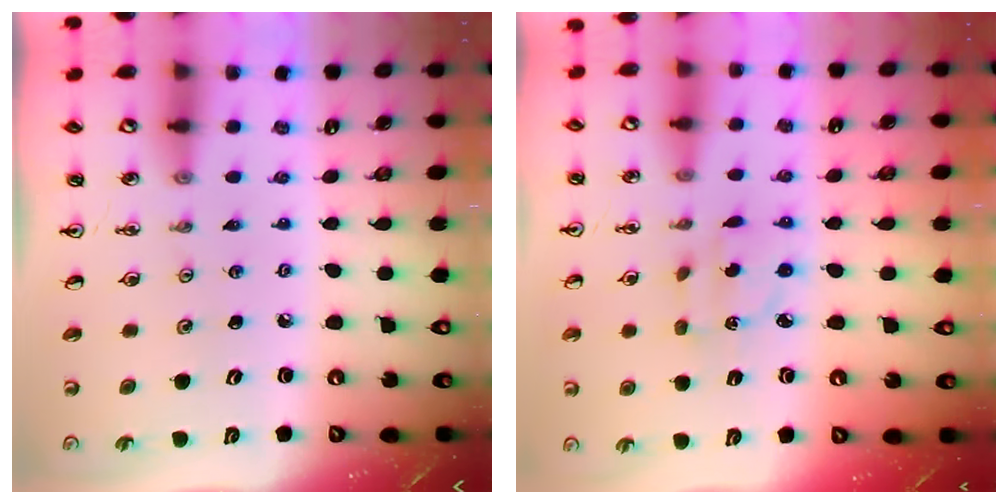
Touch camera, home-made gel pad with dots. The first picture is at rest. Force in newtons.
{"total": 2.7, "press": 2.7, "slide": 0.2}